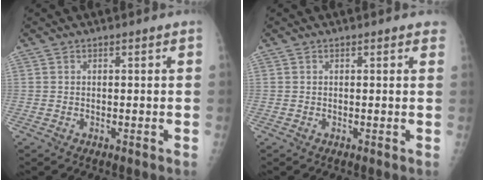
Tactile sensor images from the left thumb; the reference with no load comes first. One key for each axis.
{"total": 1.0, "fx": 0.8, "fy": 0.5, "fz": 0.4, "tx": 0.005, "ty": -0.001, "tz": 0.003}